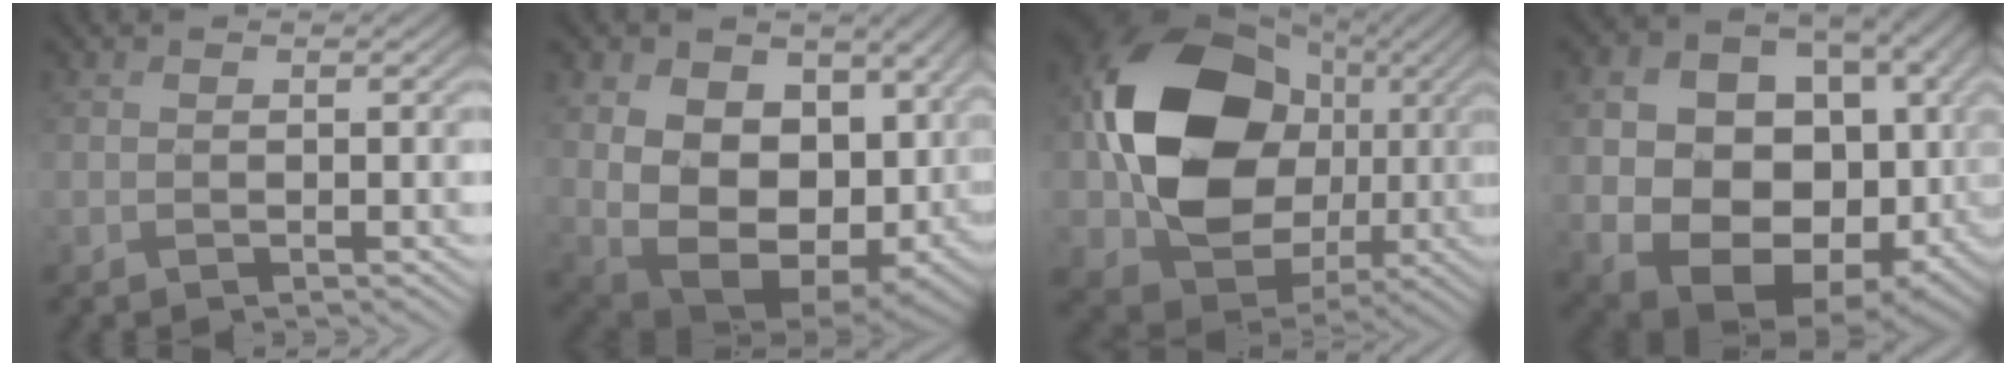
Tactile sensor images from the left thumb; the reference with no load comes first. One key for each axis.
{"total": 18.6, "fx": 0.1, "fy": 12.6, "fz": 13.6, "tx": -0.256, "ty": -0.049, "tz": 0.046}
{"total": 18.0, "fx": 1.4, "fy": 14.5, "fz": 10.7, "tx": -0.214, "ty": -0.006, "tz": 0.021}
{"total": 19.3, "fx": -2.0, "fy": 15.1, "fz": 11.8, "tx": -0.224, "ty": -0.054, "tz": 0.003}